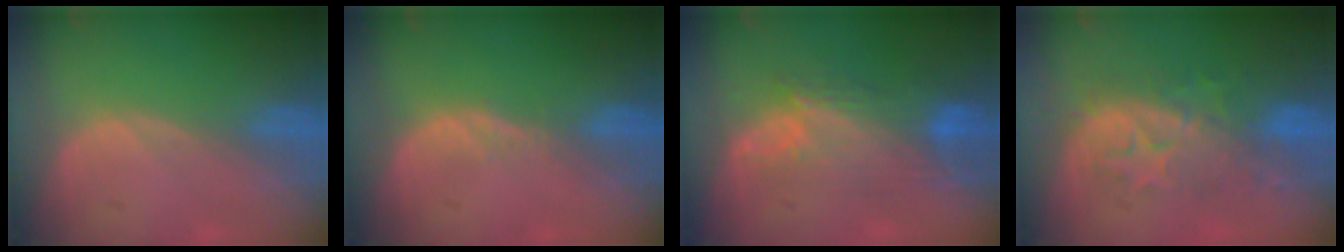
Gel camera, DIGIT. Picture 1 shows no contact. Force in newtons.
{"total": 1.1, "press": 1.1, "slide": 0.1}
{"total": 9.6, "press": 8.1, "slide": 5.1}
{"total": 8.7, "press": 8.5, "slide": 1.6}